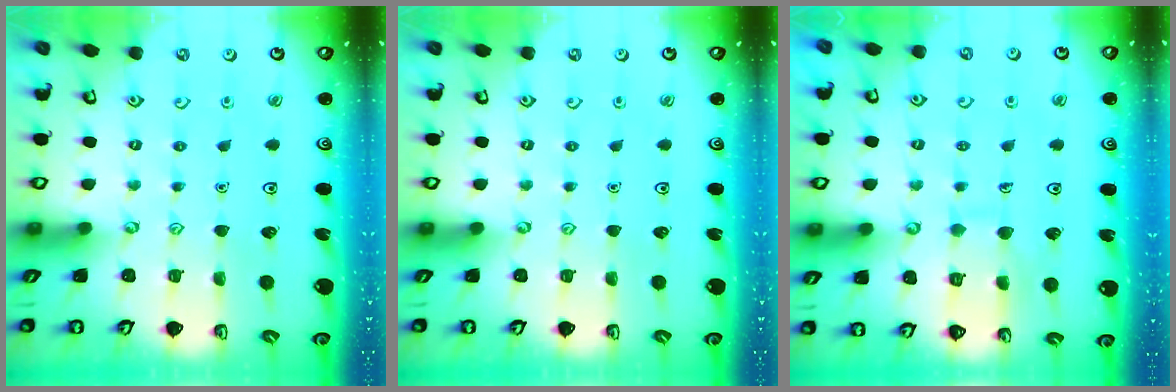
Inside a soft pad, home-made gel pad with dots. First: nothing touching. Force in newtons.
{"total": 0.0}
{"total": 7.8, "press": 7.7, "slide": 0.6}